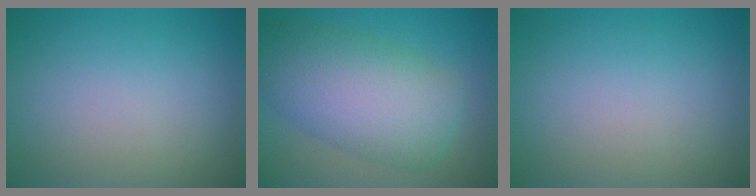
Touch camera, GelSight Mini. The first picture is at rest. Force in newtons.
{"total": 8.8, "press": 8.7, "slide": 0.3}
{"total": 0.0}